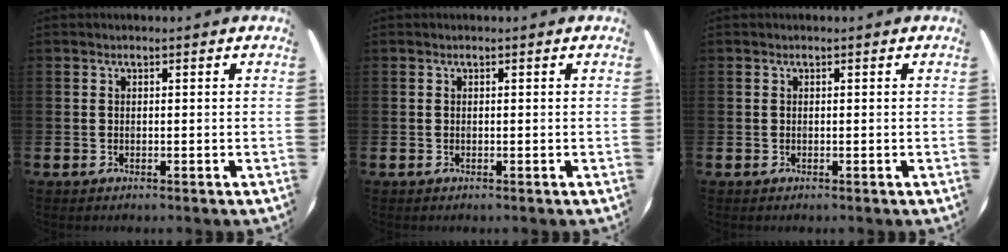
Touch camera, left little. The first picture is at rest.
{"total": 0.0}
{"total": 0.0}